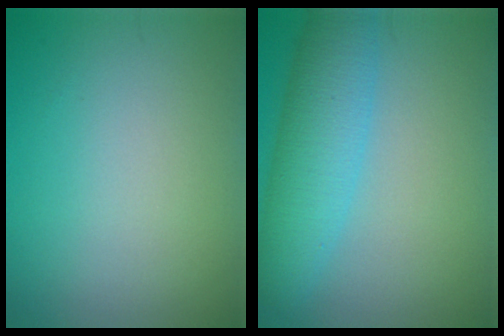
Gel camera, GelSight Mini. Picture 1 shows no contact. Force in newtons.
{"total": 5.6, "press": 5.6, "slide": 0.2}